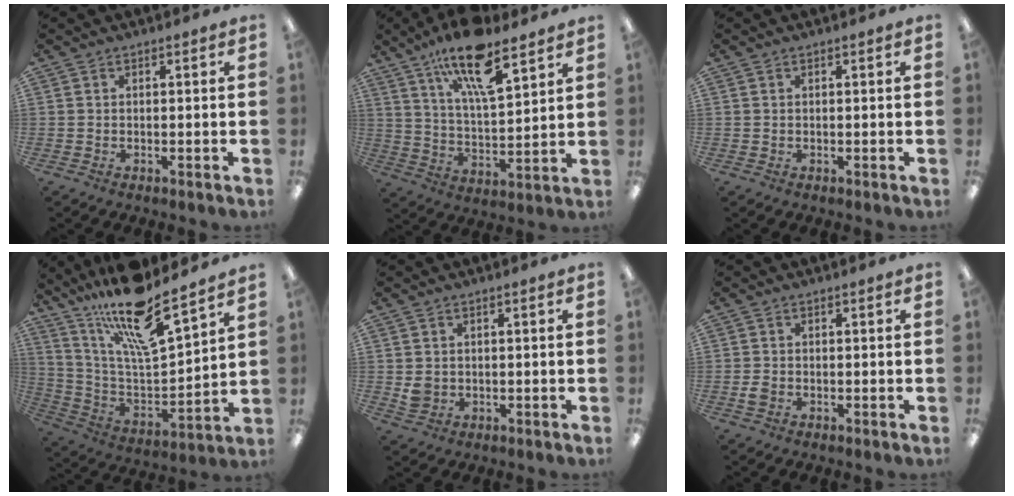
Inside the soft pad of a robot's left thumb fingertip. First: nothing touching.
{"total": 17.1, "force": [11.6, 5.4, 11.4], "torque": [-0.194, -0.056, 0.193]}
{"total": 0.0}
{"total": 17.9, "force": [14.5, 3.2, 10.0], "torque": [-0.192, -0.109, 0.245]}
{"total": 2.8, "force": [0.7, 2.5, 1.2], "torque": [-0.016, 0.001, 0.012]}
{"total": 1.8, "force": [-0.4, 1.4, 1.0], "torque": [-0.017, 0.003, -0.007]}